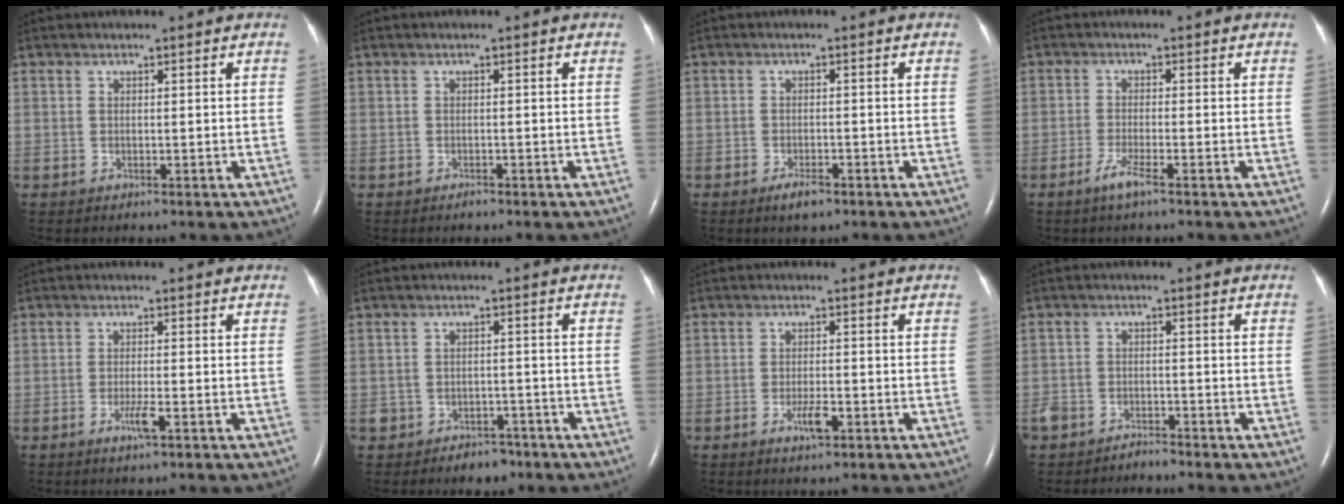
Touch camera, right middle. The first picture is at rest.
{"total": 0.7, "force": [-0.6, 0.2, 0.3], "torque": [-0.009, -0.001, -0.007]}
{"total": 2.6, "force": [-1.8, 0.8, 1.7], "torque": [-0.037, -0.002, -0.029]}
{"total": 2.9, "force": [-1.9, -0.1, 2.2], "torque": [-0.053, -0.007, -0.040]}
{"total": 2.5, "force": [-1.2, 0.0, 2.1], "torque": [-0.043, -0.005, -0.023]}
{"total": 3.5, "force": [-2.3, 2.5, 0.6], "torque": [-0.010, 0.014, -0.028]}
{"total": 3.0, "force": [-1.4, 0.6, 2.5], "torque": [-0.050, -0.002, -0.024]}
{"total": 3.0, "force": [-2.7, 1.2, 0.2], "torque": [-0.005, 0.000, -0.049]}